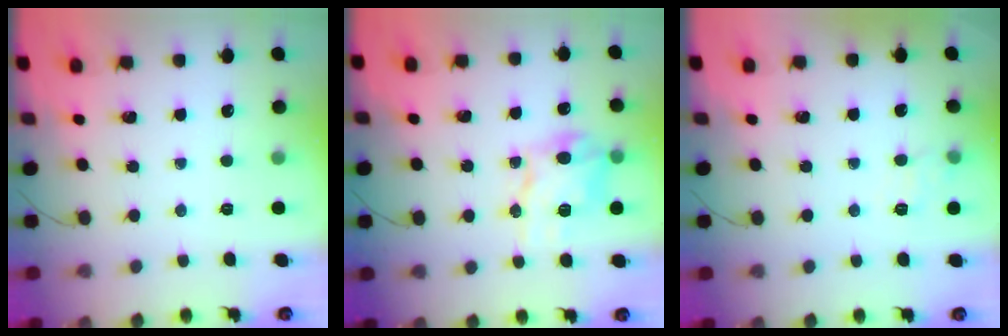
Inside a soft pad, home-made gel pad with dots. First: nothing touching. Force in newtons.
{"total": 11.1, "press": 11.1, "slide": 0.9}
{"total": 8.0, "press": 7.8, "slide": 1.6}